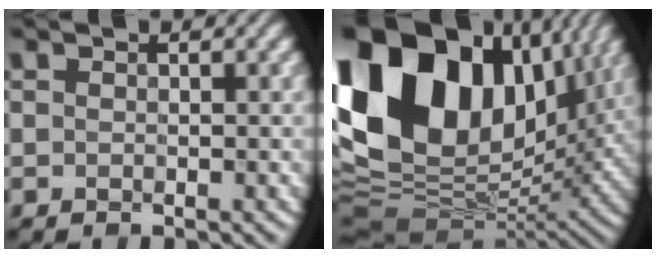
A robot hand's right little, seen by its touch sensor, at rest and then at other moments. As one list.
[{"total": 18.2, "force": [5.3, 12.2, 12.4], "torque": [-0.268, 0.023, 0.091]}]